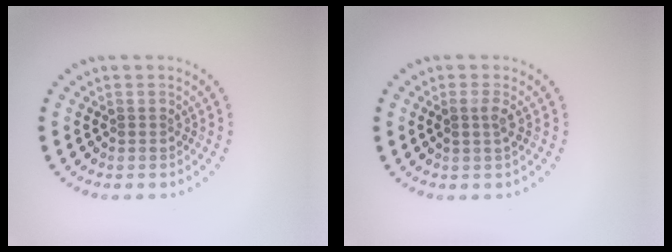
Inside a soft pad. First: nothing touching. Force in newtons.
{"total": 1.3, "press": 1.0, "slide": 0.7}